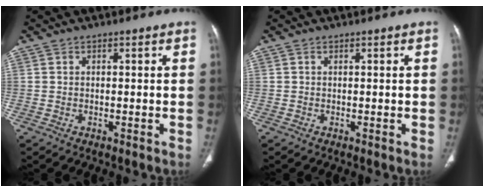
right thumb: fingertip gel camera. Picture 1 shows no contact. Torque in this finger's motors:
{"motor_torque": [1.82, 1.85, 1.07, -0.89, 0.03]}